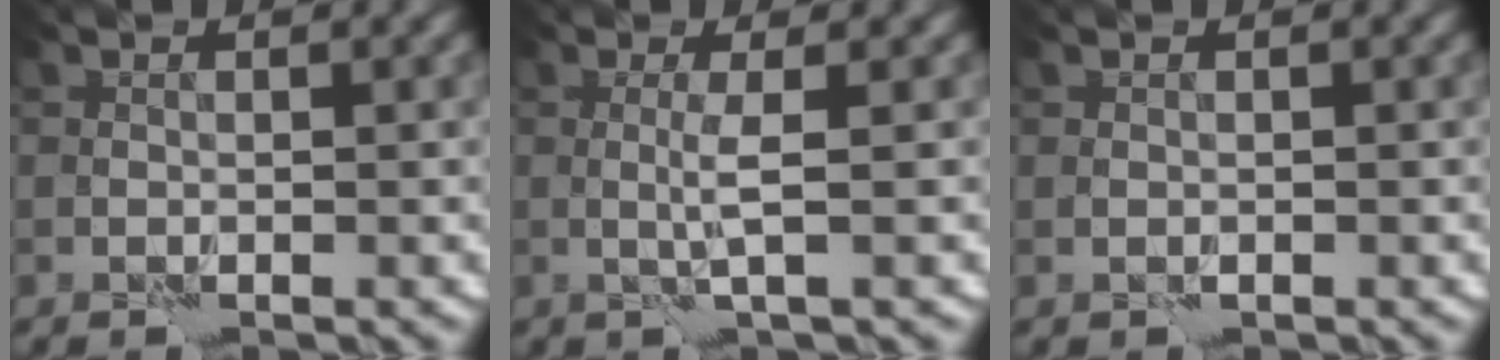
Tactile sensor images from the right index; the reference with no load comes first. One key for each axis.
{"total": 1.8, "fx": 0.4, "fy": -0.1, "fz": 1.7, "tx": -0.036, "ty": -0.007, "tz": 0.004}
{"total": 0.0}